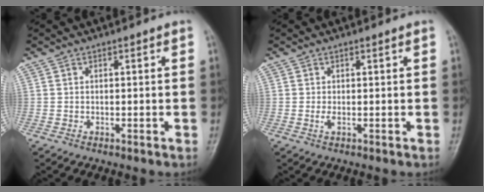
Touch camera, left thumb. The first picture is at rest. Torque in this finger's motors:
{"motor_torque": [-0.02, -0.04, 0.06, -0.05, -0.01]}